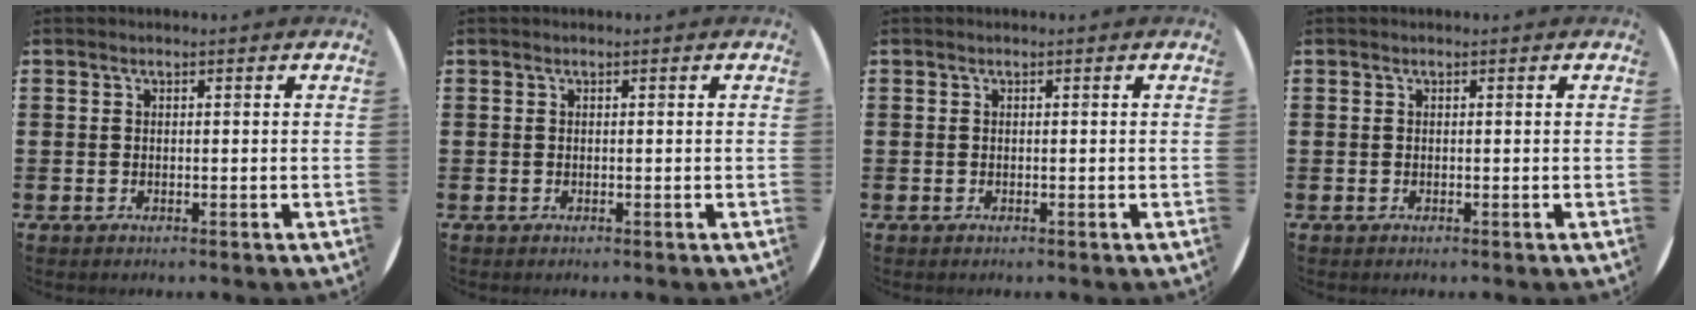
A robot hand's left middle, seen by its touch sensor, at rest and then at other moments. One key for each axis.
{"total": 0.0}
{"total": 0.0}
{"total": 0.0}